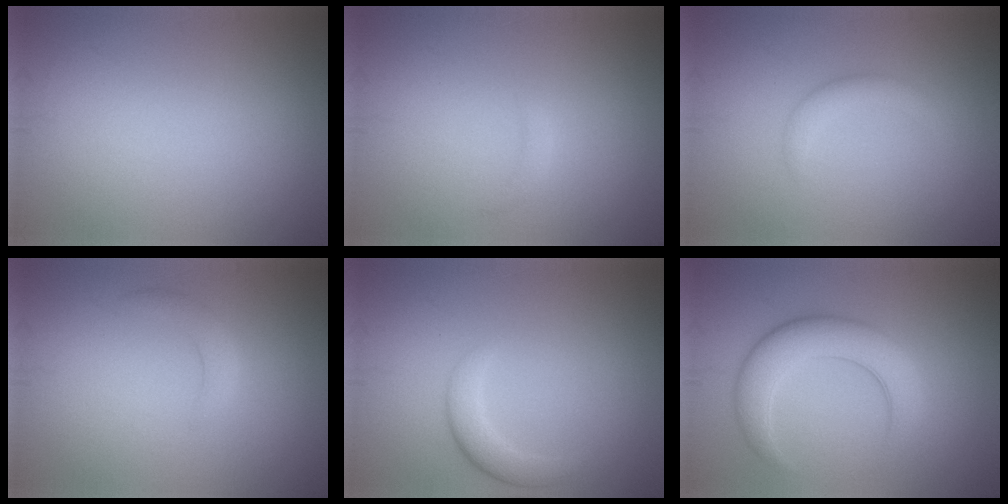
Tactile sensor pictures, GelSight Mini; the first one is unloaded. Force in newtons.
{"total": 0.8, "press": 0.8, "slide": 0.1}
{"total": 1.7, "press": 1.7, "slide": 0.3}
{"total": 1.6, "press": 1.6, "slide": 0.1}
{"total": 2.1, "press": 2.1, "slide": 0.1}
{"total": 5.5, "press": 5.5, "slide": 0.2}